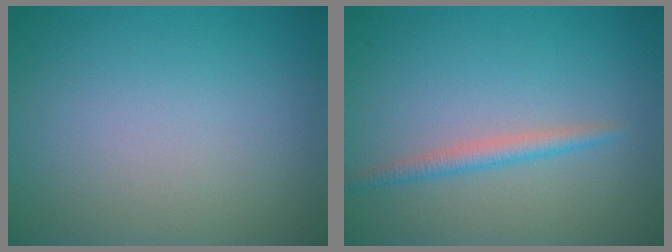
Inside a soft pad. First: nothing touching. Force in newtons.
{"total": 1.8, "press": 1.7, "slide": 0.1}